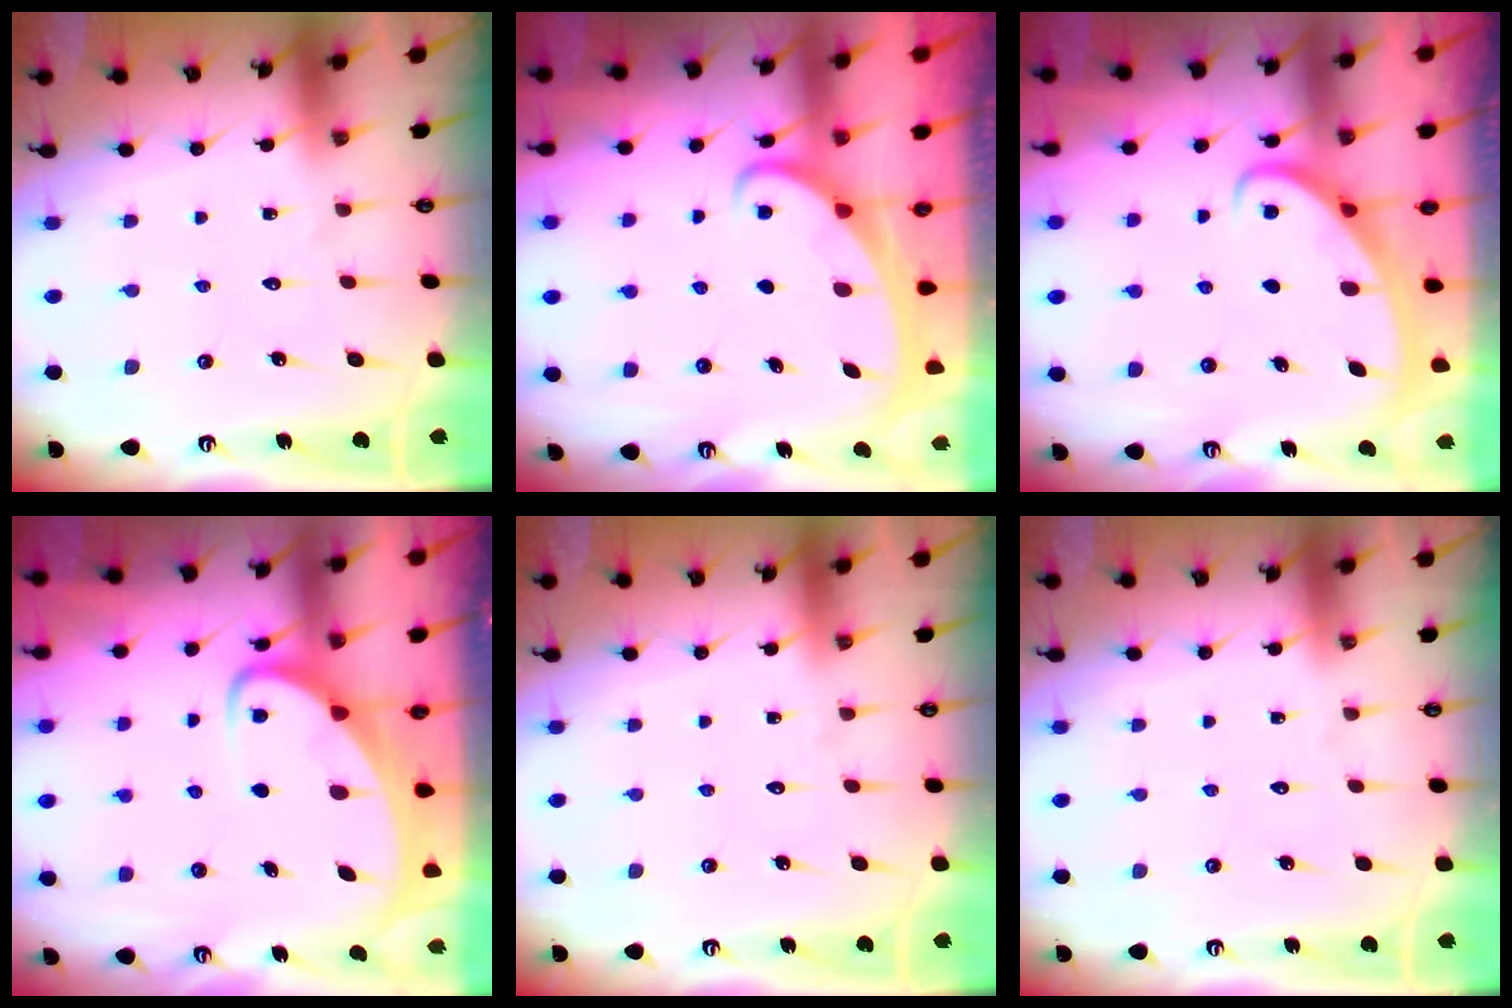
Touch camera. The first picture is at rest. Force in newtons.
{"total": 2.0, "press": 2.0, "slide": 0.4}
{"total": 2.9, "press": 2.8, "slide": 0.3}
{"total": 3.7, "press": 3.7, "slide": 0.4}
{"total": 0.0}
{"total": 0.0}